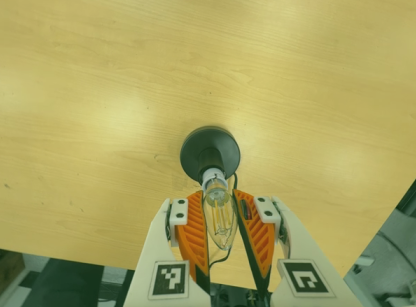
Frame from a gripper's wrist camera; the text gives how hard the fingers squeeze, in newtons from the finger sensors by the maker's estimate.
{"total": 10.3, "left": 10.1, "right": 10.5}